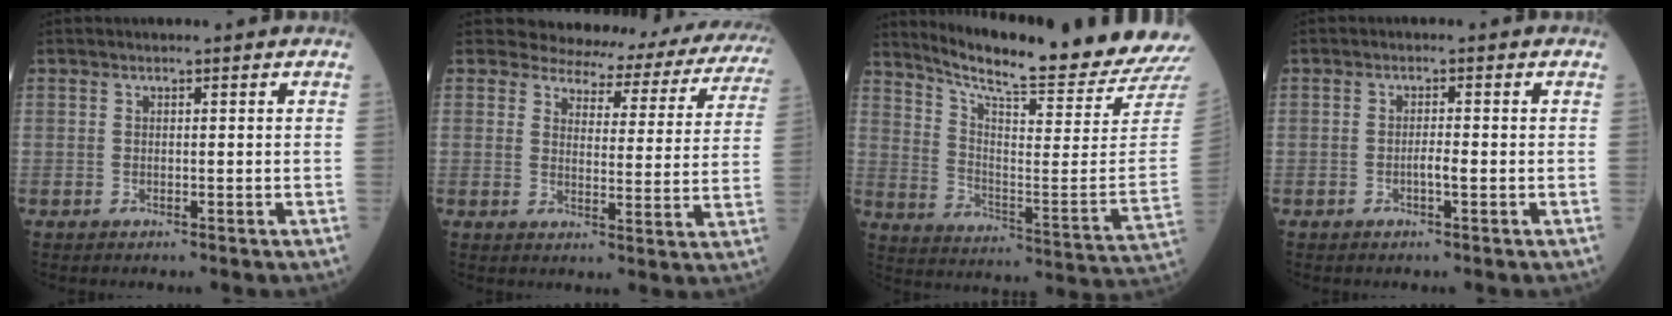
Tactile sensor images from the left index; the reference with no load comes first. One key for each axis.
{"total": 18.7, "fx": 17.7, "fy": 5.0, "fz": 3.4, "tx": -0.019, "ty": -0.057, "tz": 0.177}
{"total": 22.2, "fx": 20.6, "fy": -1.6, "fz": 8.1, "tx": -0.151, "ty": -0.110, "tz": 0.285}
{"total": 1.4, "fx": -0.5, "fy": 0.1, "fz": 1.3, "tx": -0.026, "ty": 0.000, "tz": -0.009}